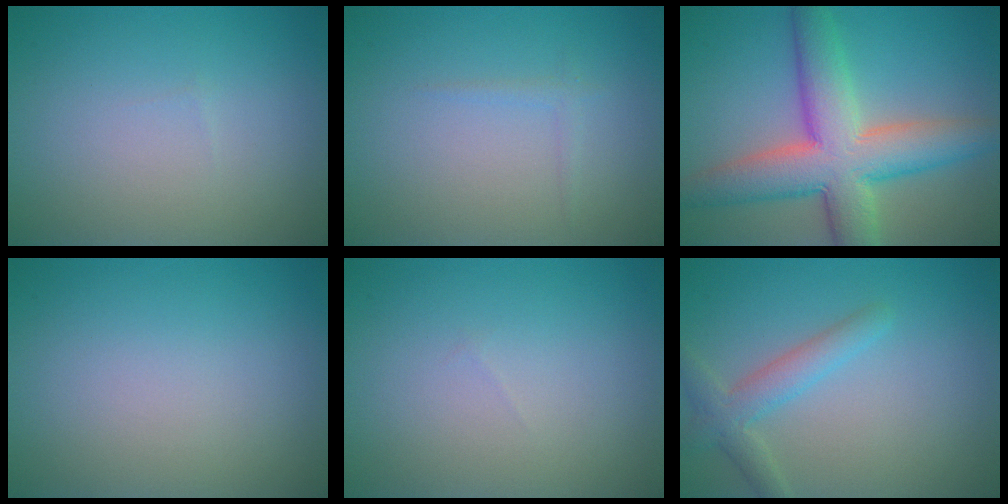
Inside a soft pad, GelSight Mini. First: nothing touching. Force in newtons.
{"total": 0.9, "press": 0.8, "slide": 0.1}
{"total": 9.4, "press": 9.4, "slide": 0.6}
{"total": 0.0}
{"total": 0.0}
{"total": 2.8, "press": 2.8, "slide": 0.1}